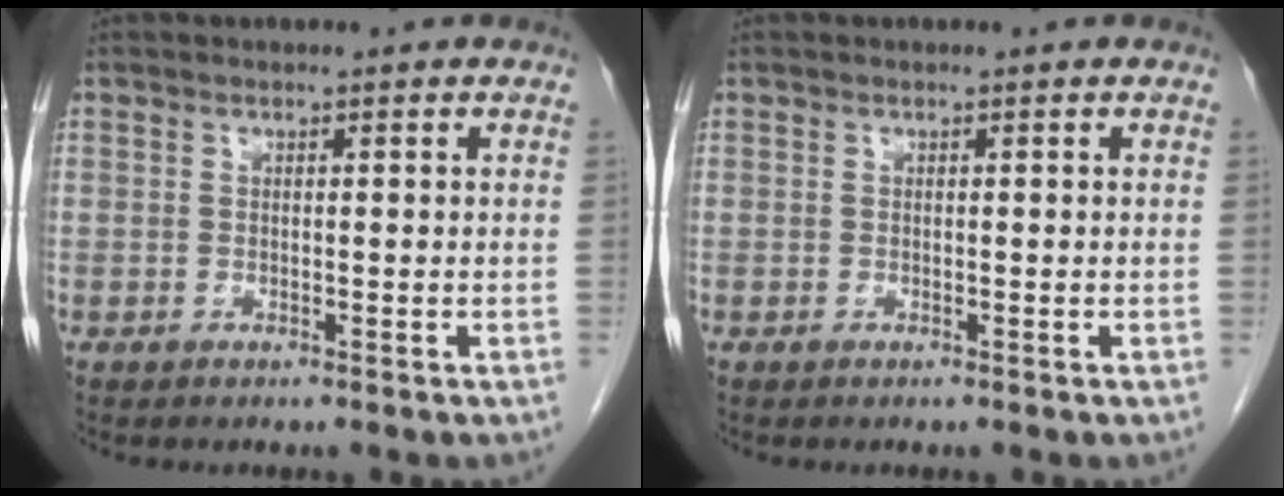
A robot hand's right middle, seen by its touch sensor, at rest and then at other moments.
{"total": 0.0}